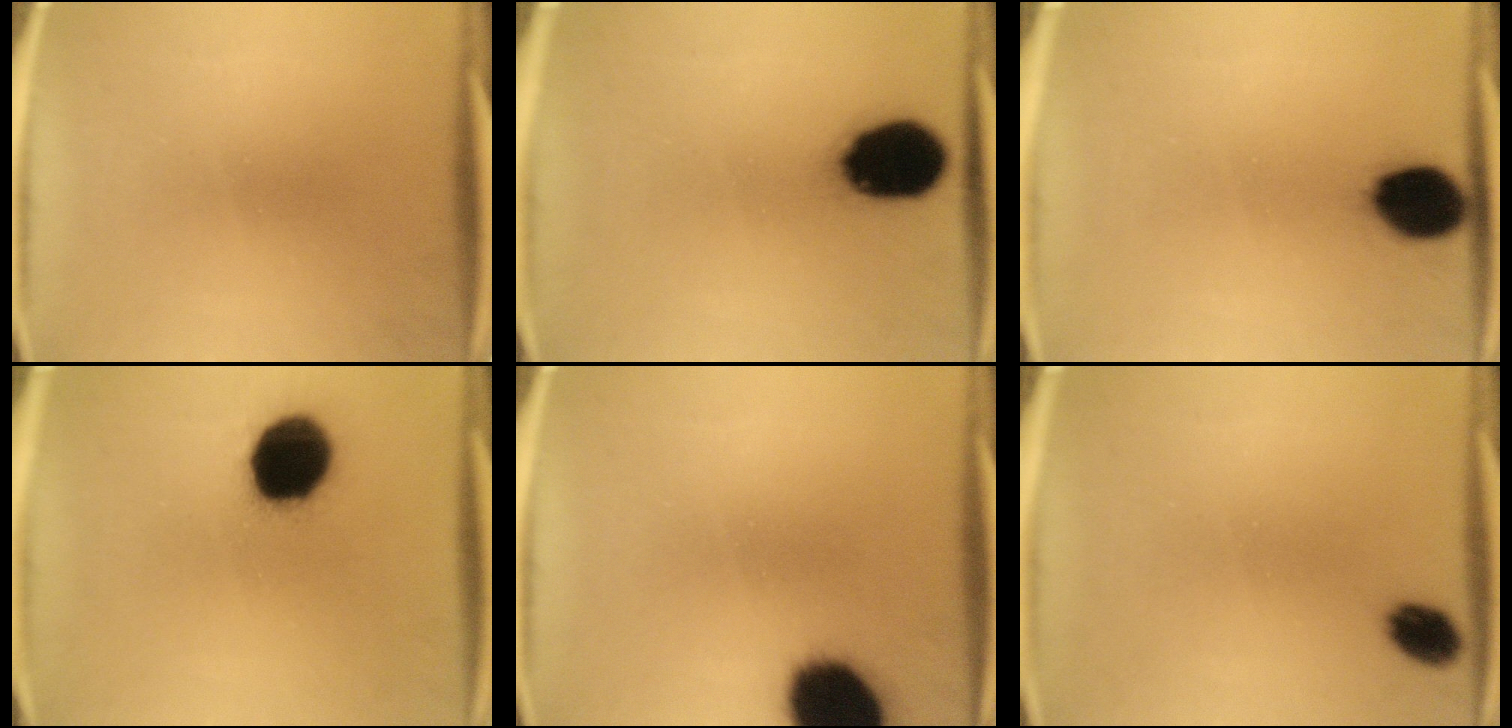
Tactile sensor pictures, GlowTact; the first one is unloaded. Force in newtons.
{"total": 17.0}
{"total": 11.2}
{"total": 18.5}
{"total": 19.6}
{"total": 4.7}